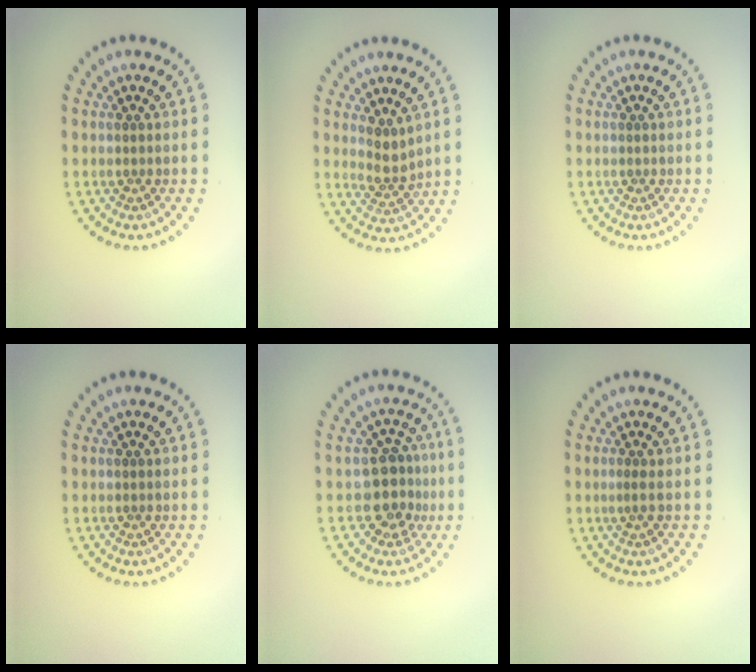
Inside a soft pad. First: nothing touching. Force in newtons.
{"total": 2.2, "press": 1.7, "slide": 1.4}
{"total": 0.0}
{"total": 0.0}
{"total": 3.4, "press": 2.8, "slide": 2.0}
{"total": 0.6, "press": 0.3, "slide": 0.5}